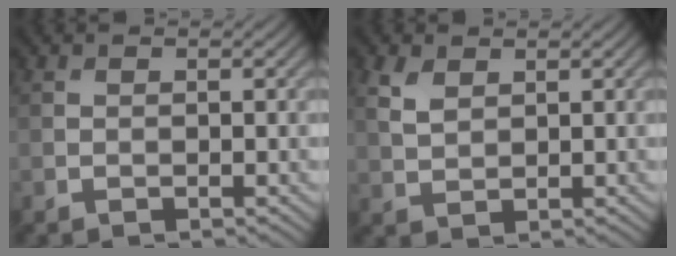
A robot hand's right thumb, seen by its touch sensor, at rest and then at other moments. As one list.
[{"total": 3.0, "force": [1.6, 1.8, 1.9], "torque": [-0.053, 0.002, 0.036]}]